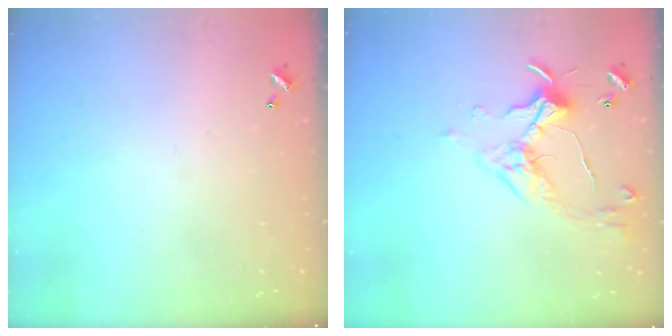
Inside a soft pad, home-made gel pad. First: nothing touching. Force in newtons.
{"total": 5.7, "press": 5.7, "slide": 1.0}